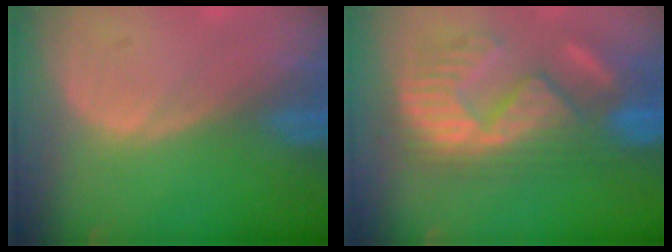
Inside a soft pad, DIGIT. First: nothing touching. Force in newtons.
{"total": 10.7, "press": 10.4, "slide": 2.5}